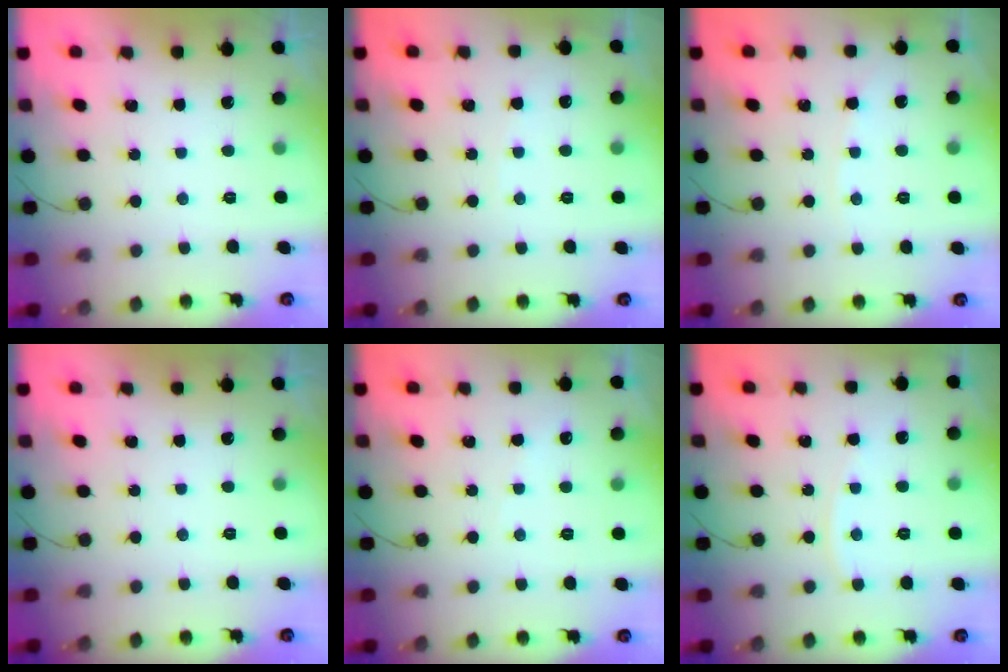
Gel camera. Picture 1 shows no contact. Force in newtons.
{"total": 2.9, "press": 2.9, "slide": 0.4}
{"total": 1.8, "press": 1.8, "slide": 0.3}
{"total": 0.0}
{"total": 1.8, "press": 1.7, "slide": 0.4}
{"total": 3.8, "press": 3.8, "slide": 0.5}